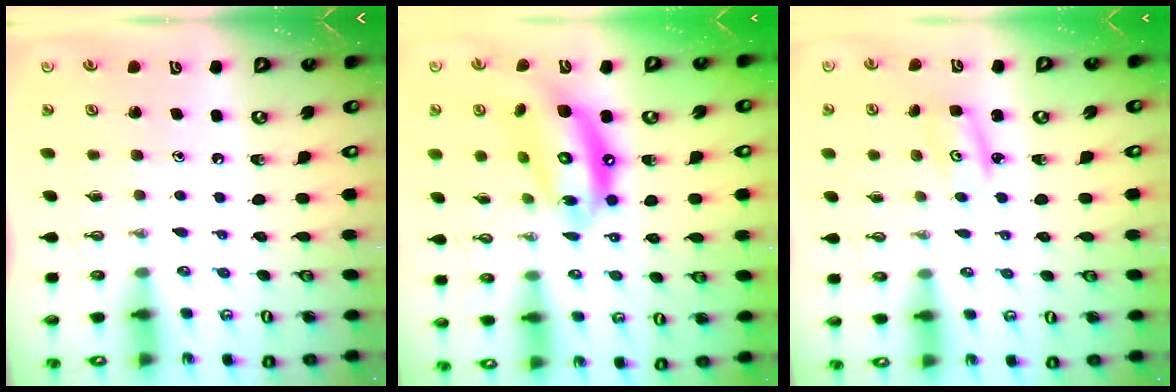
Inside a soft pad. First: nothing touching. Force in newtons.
{"total": 15.0, "press": 14.9, "slide": 1.6}
{"total": 2.8, "press": 2.8, "slide": 0.3}